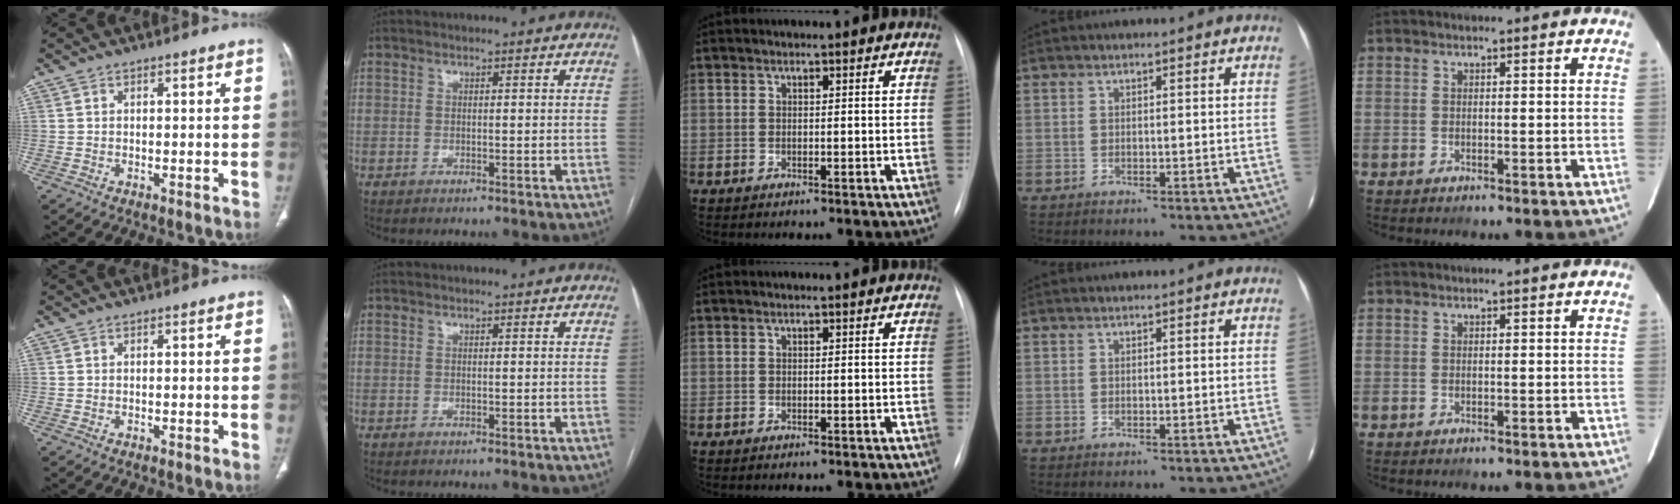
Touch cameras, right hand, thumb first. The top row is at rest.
{}